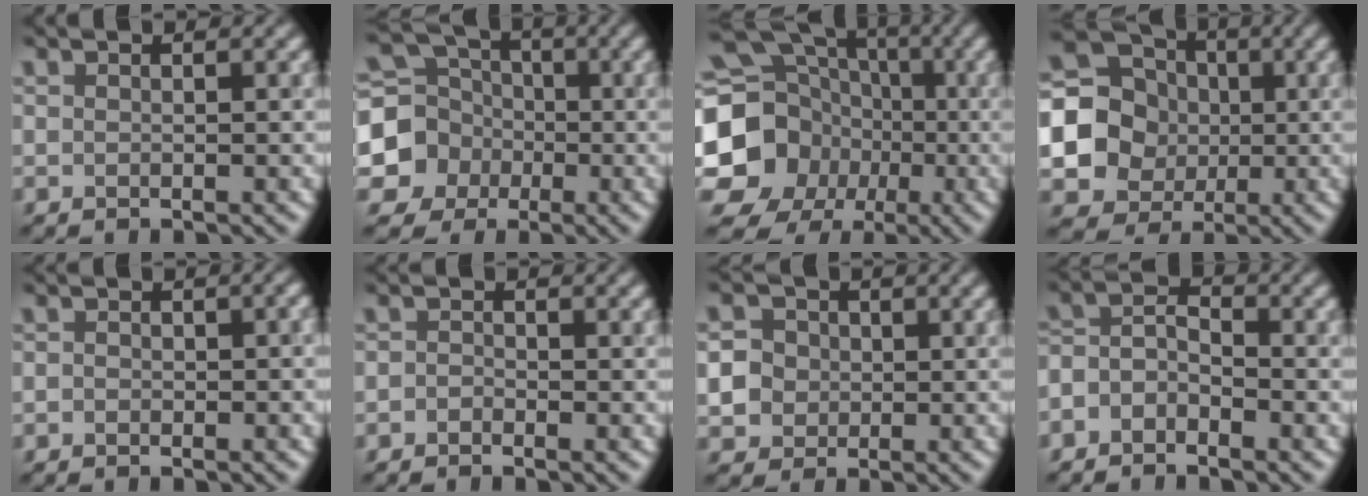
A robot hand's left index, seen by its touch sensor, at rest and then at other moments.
{"total": 7.6, "force": [-1.6, 7.0, 2.5], "torque": [-0.065, -0.008, -0.058]}
{"total": 20.4, "force": [-3.1, 18.6, 7.7], "torque": [-0.172, -0.006, -0.099]}
{"total": 11.6, "force": [-0.5, 10.9, 4.1], "torque": [-0.115, 0.012, -0.030]}
{"total": 2.1, "force": [-0.5, 1.4, 1.4], "torque": [-0.010, 0.002, -0.015]}
{"total": 1.0, "force": [-0.9, 0.4, 0.1], "torque": [-0.003, 0.000, -0.019]}
{"total": 6.7, "force": [-1.1, 6.4, 1.9], "torque": [-0.040, 0.009, -0.038]}
{"total": 2.7, "force": [-2.1, 1.3, 1.2], "torque": [-0.027, 0.006, -0.051]}